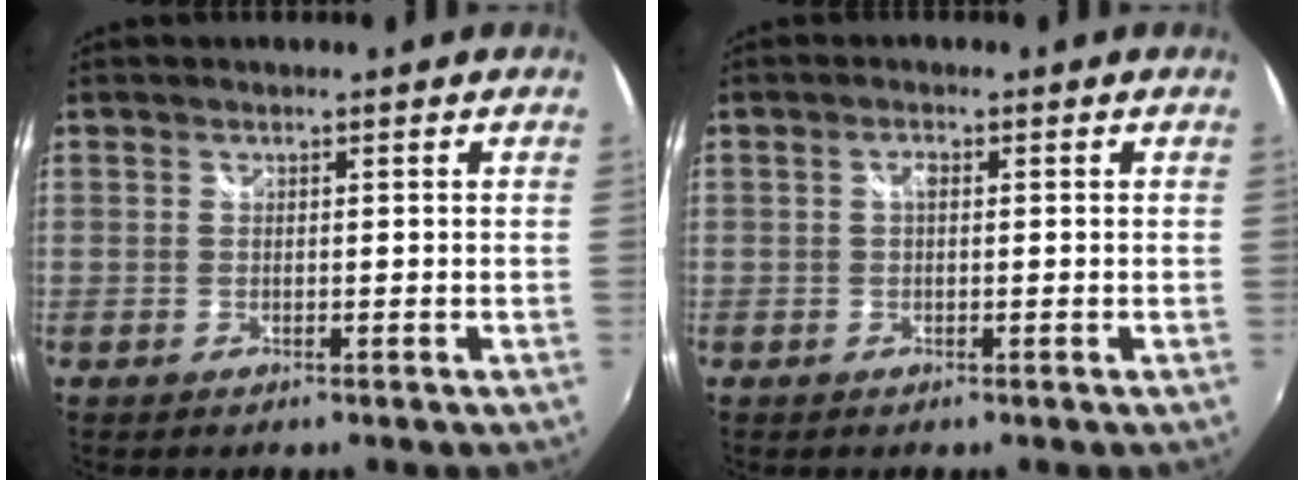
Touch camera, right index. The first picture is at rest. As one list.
[{"total": 1.3, "force": [0.1, 0.6, 1.1], "torque": [-0.020, 0.005, 0.000]}]